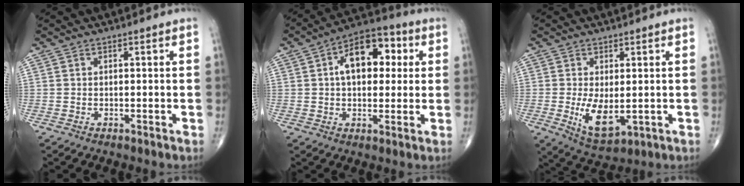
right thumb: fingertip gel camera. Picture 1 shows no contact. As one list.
[{"total": 13.4, "force": [2.9, 8.0, 10.4], "torque": [-0.128, 0.021, 0.035]}, {"total": 7.5, "force": [-0.8, 3.5, 6.5], "torque": [-0.111, -0.022, 0.000]}]